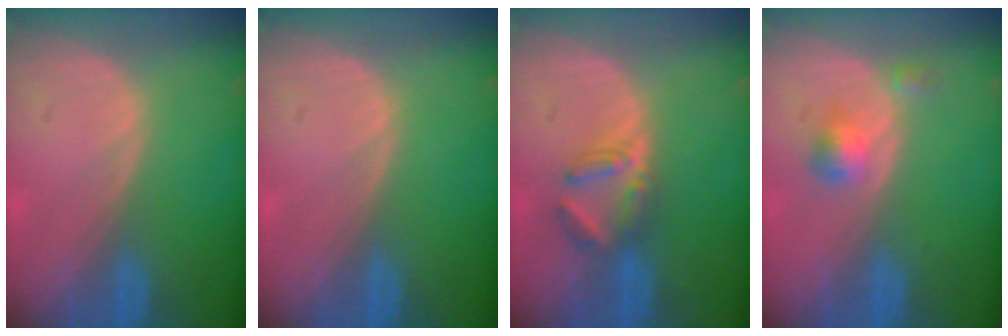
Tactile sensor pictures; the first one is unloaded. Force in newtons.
{"total": 0.0}
{"total": 4.4, "press": 4.3, "slide": 1.1}
{"total": 3.0, "press": 2.8, "slide": 1.2}